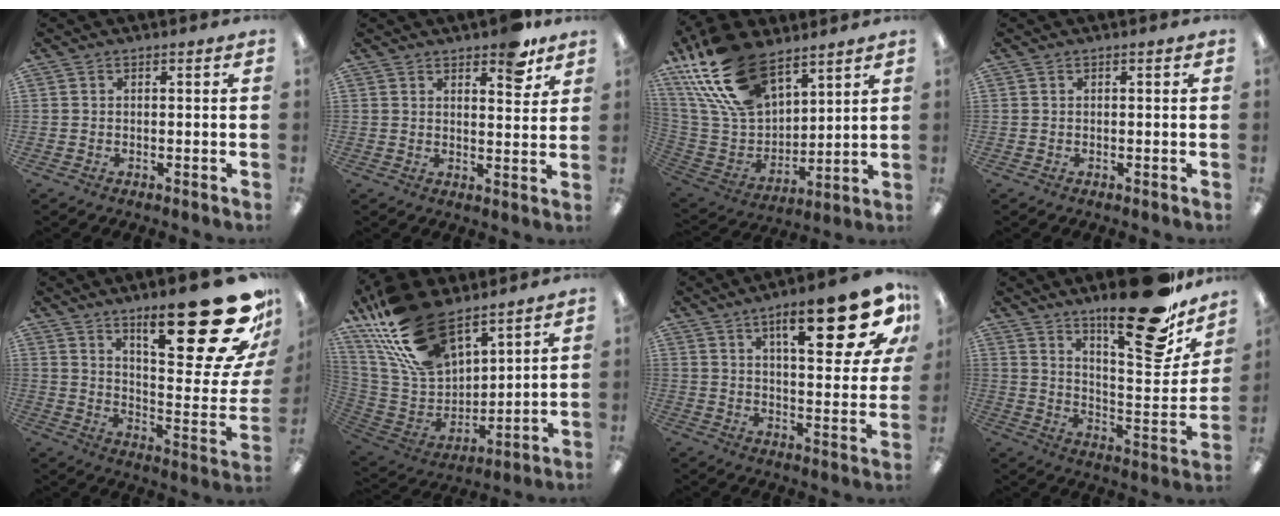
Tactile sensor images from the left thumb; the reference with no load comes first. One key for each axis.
{"total": 6.9, "fx": 5.1, "fy": 2.7, "fz": 3.8, "tx": -0.032, "ty": -0.030, "tz": 0.082}
{"total": 23.0, "fx": 14.5, "fy": 12.4, "fz": 12.9, "tx": -0.268, "ty": -0.066, "tz": 0.270}
{"total": 0.0}
{"total": 29.1, "fx": 17.7, "fy": 8.0, "fz": 21.7, "tx": -0.283, "ty": -0.133, "tz": 0.289}
{"total": 23.5, "fx": 16.2, "fy": 11.6, "fz": 12.5, "tx": -0.259, "ty": -0.079, "tz": 0.304}
{"total": 19.1, "fx": 10.3, "fy": 5.8, "fz": 15.1, "tx": -0.204, "ty": -0.051, "tz": 0.152}
{"total": 23.2, "fx": 17.8, "fy": 6.3, "fz": 13.5, "tx": -0.188, "ty": -0.127, "tz": 0.287}